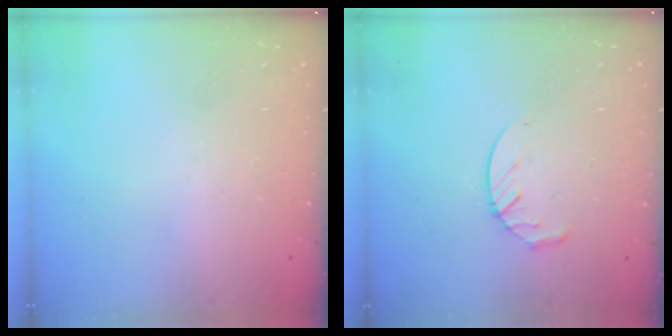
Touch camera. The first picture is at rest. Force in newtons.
{"total": 4.2, "press": 4.2, "slide": 0.5}